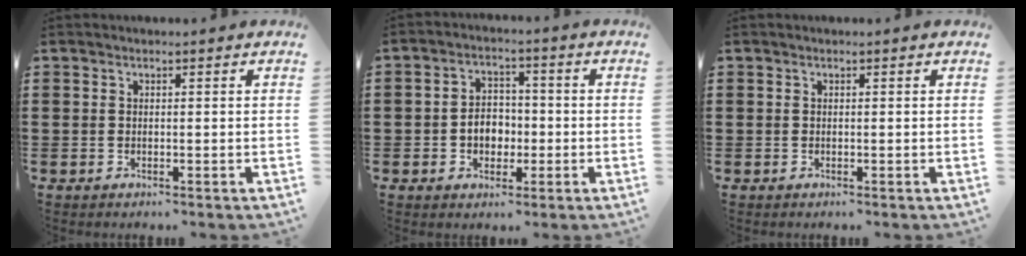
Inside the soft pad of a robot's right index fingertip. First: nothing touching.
{"total": 4.7, "force": [-1.0, 3.6, 2.9], "torque": [-0.052, 0.004, -0.022]}
{"total": 0.0}